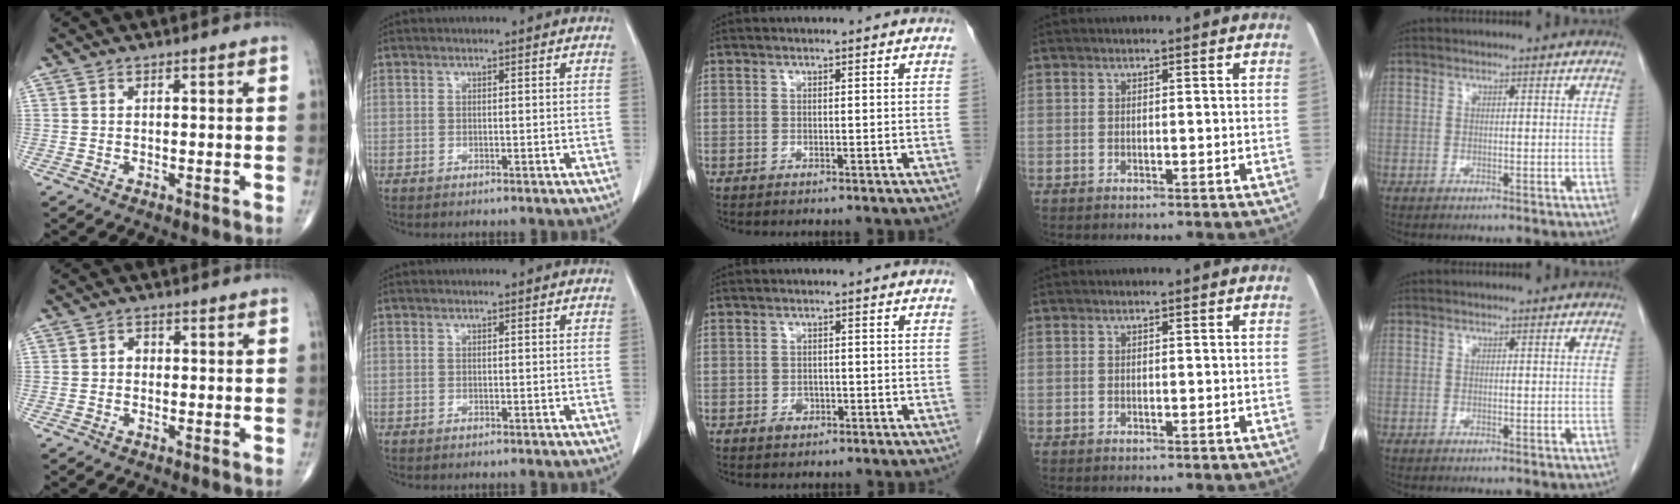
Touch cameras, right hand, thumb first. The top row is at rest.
{"thumb": {"total": 1.5, "force": [-0.1, 1.3, 0.8], "torque": [-0.005, 0.006, -0.005]}, "middle": {"total": 1.7, "force": [-0.8, 1.3, 0.9], "torque": [-0.012, 0.004, -0.008]}}